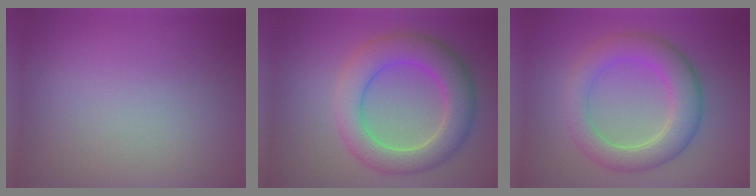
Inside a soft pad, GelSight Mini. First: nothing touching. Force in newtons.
{"total": 6.1, "press": 6.1, "slide": 0.1}
{"total": 5.4, "press": 5.4, "slide": 0.2}